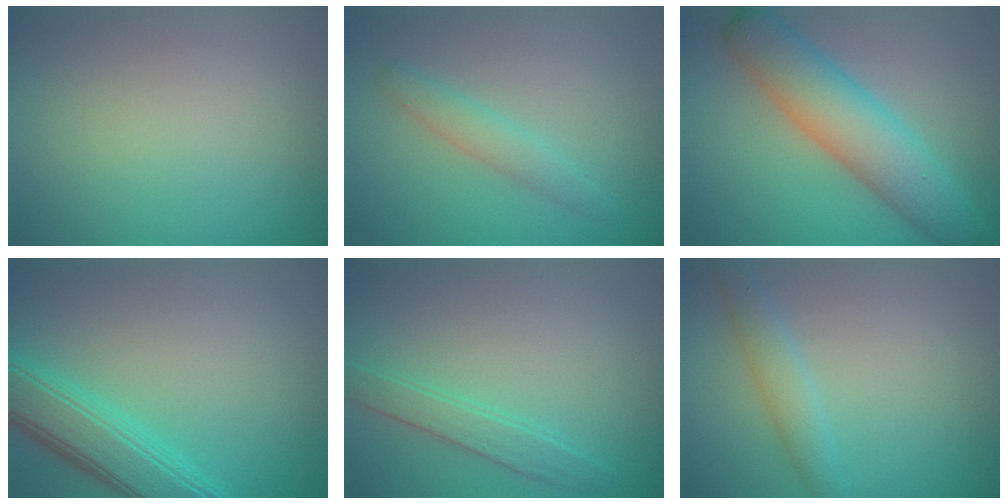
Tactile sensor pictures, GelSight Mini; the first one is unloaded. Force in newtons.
{"total": 1.3, "press": 1.3, "slide": 0.2}
{"total": 7.5, "press": 7.5, "slide": 0.2}
{"total": 5.7, "press": 5.7, "slide": 0.1}
{"total": 2.1, "press": 2.1, "slide": 0.1}
{"total": 2.5, "press": 2.5, "slide": 0.0}